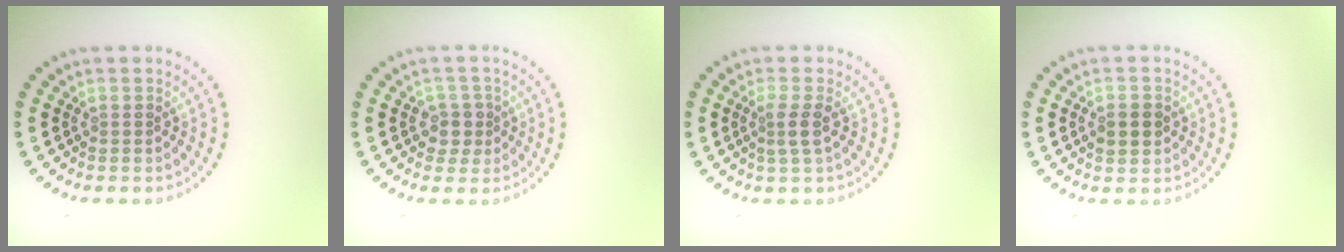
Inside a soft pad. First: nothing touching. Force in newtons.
{"total": 2.0, "press": 1.6, "slide": 1.1}
{"total": 1.9, "press": 1.4, "slide": 1.2}
{"total": 2.0, "press": 2.0, "slide": 0.2}